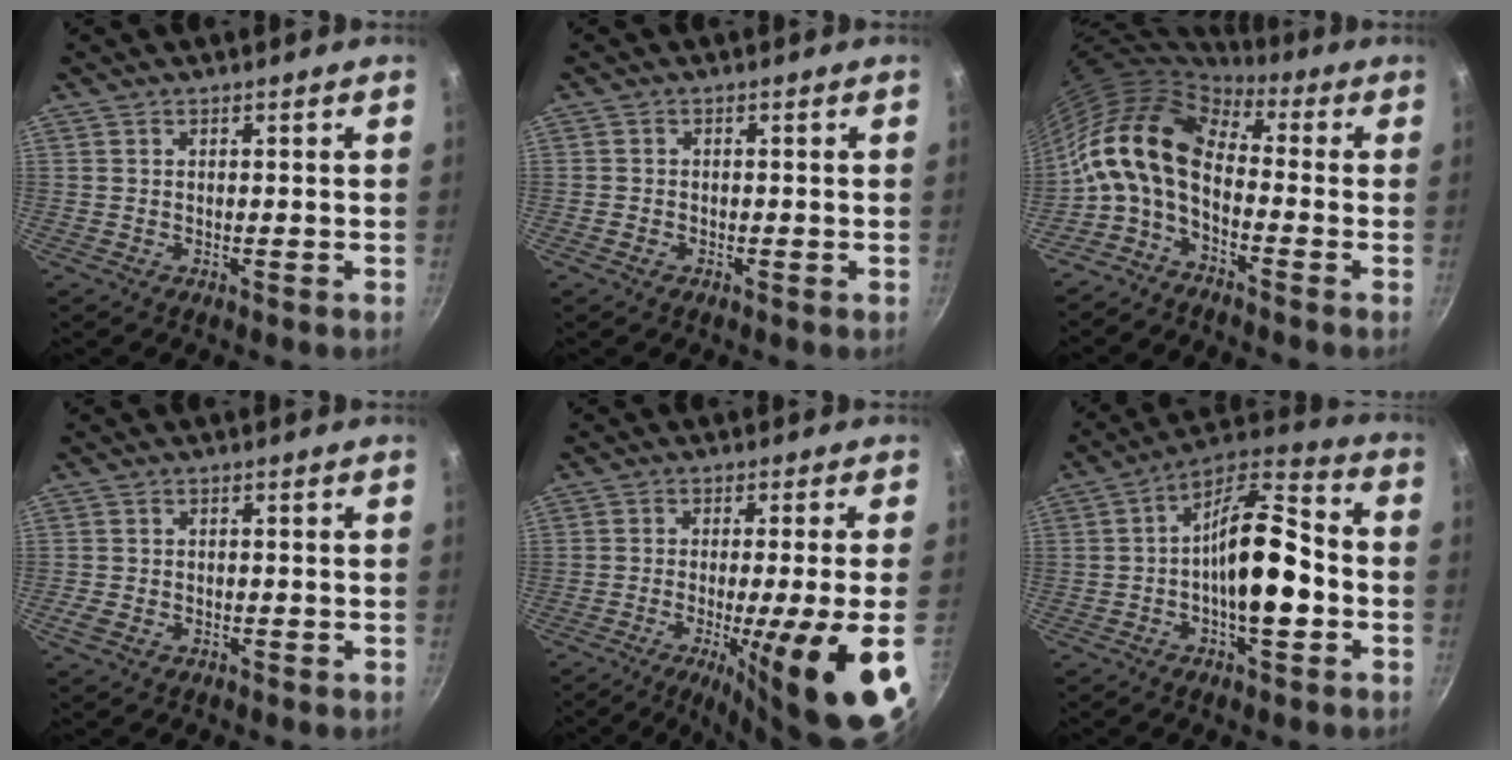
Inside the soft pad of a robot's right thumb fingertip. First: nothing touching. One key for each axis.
{"total": 1.2, "fx": -0.7, "fy": 0.9, "fz": 0.5, "tx": -0.011, "ty": 0.002, "tz": -0.012}
{"total": 13.7, "fx": -1.9, "fy": 7.8, "fz": 11.1, "tx": -0.206, "ty": 0.035, "tz": -0.057}
{"total": 2.8, "fx": -1.1, "fy": 1.9, "fz": 1.7, "tx": -0.033, "ty": 0.002, "tz": -0.020}
{"total": 17.8, "fx": -5.2, "fy": 1.8, "fz": 16.9, "tx": -0.241, "ty": -0.006, "tz": -0.066}
{"total": 15.8, "fx": -2.5, "fy": 6.8, "fz": 14.0, "tx": -0.203, "ty": 0.047, "tz": -0.054}